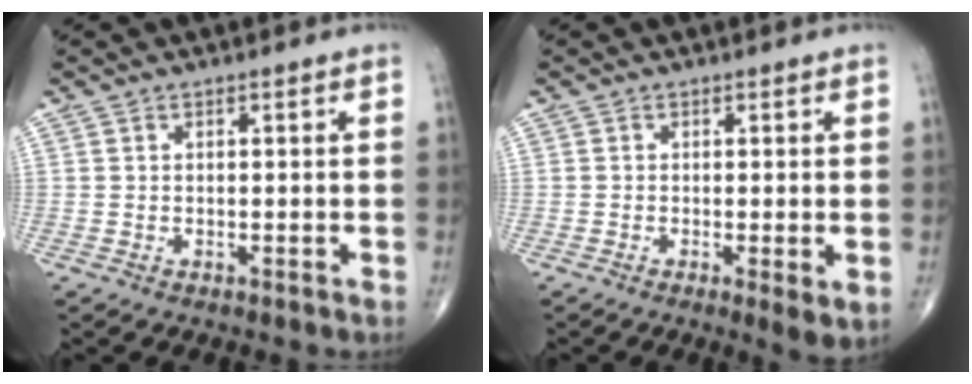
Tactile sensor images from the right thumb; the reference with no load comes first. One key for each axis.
{"total": 3.3, "fx": -0.6, "fy": 0.8, "fz": 3.1, "tx": -0.055, "ty": -0.013, "tz": -0.015}